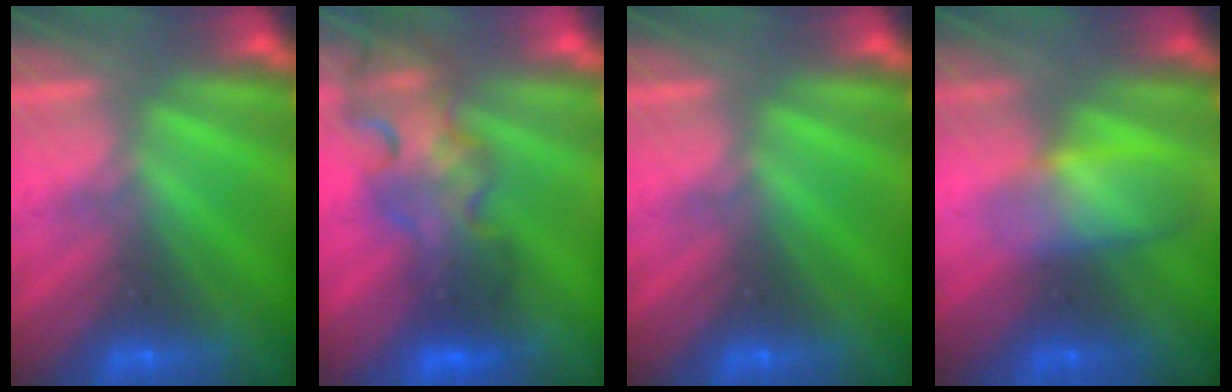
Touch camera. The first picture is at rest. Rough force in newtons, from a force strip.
{"total": 4.6}
{"total": 0.0}
{"total": 2.8}